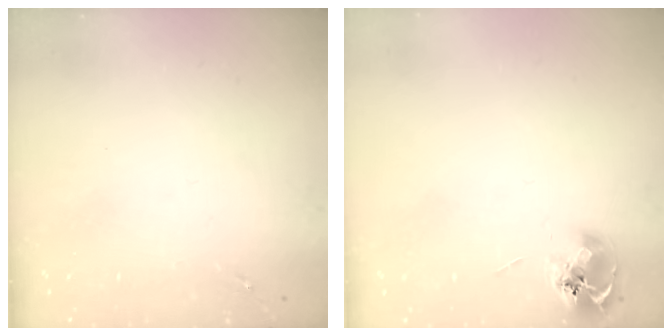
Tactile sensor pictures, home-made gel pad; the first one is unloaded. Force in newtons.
{"total": 9.0, "press": 8.9, "slide": 0.8}